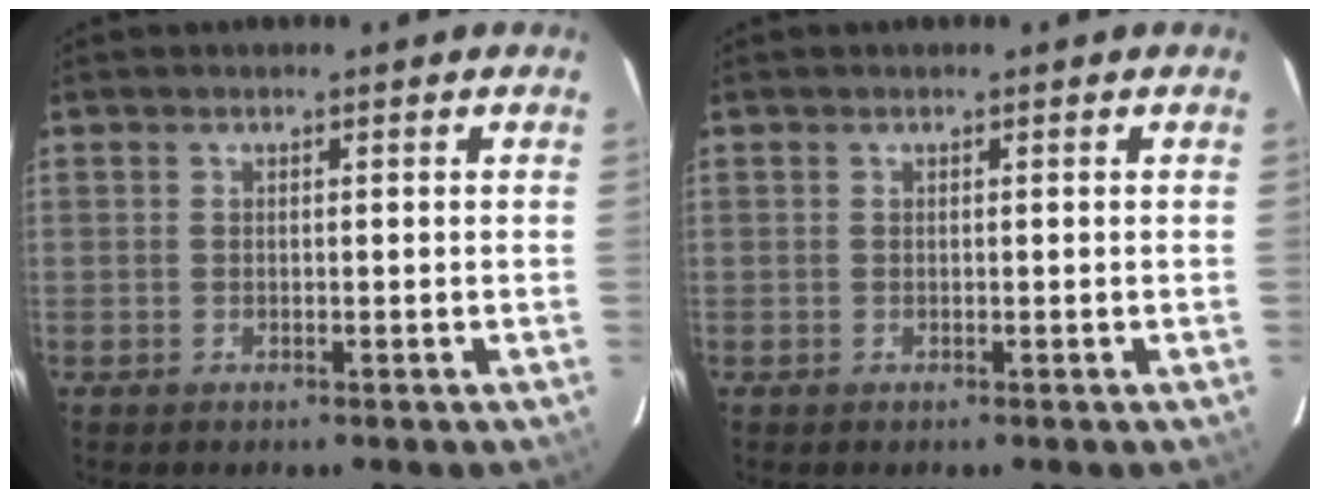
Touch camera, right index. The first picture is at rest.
{"total": 0.0}